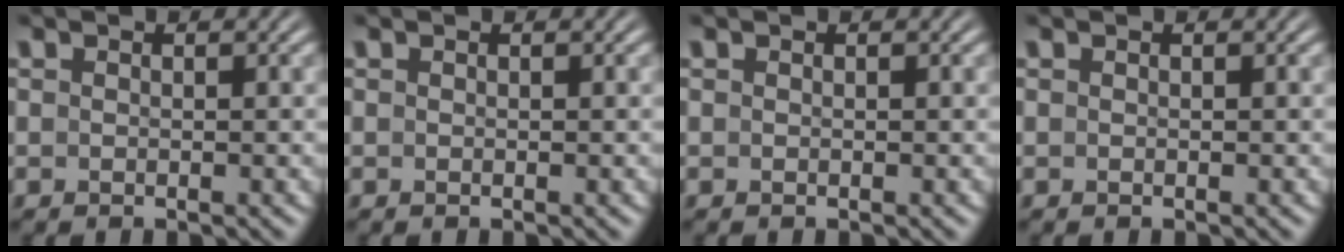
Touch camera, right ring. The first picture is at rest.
{"total": 0.0}
{"total": 0.0}
{"total": 0.0}